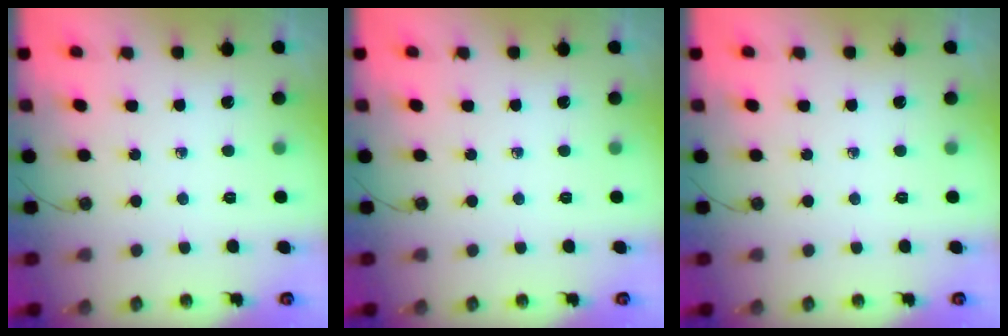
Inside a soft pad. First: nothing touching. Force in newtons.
{"total": 0.0}
{"total": 0.0}